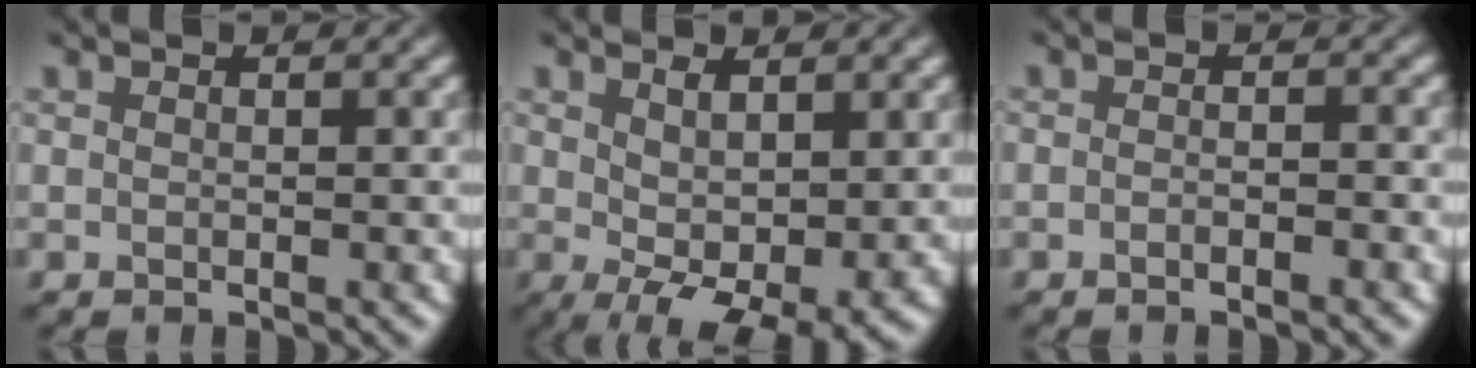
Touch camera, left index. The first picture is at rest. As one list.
[{"total": 5.2, "force": [0.3, 2.2, 4.7], "torque": [-0.083, -0.010, 0.011]}, {"total": 1.3, "force": [-0.9, 0.2, 0.9], "torque": [-0.008, -0.004, -0.017]}]